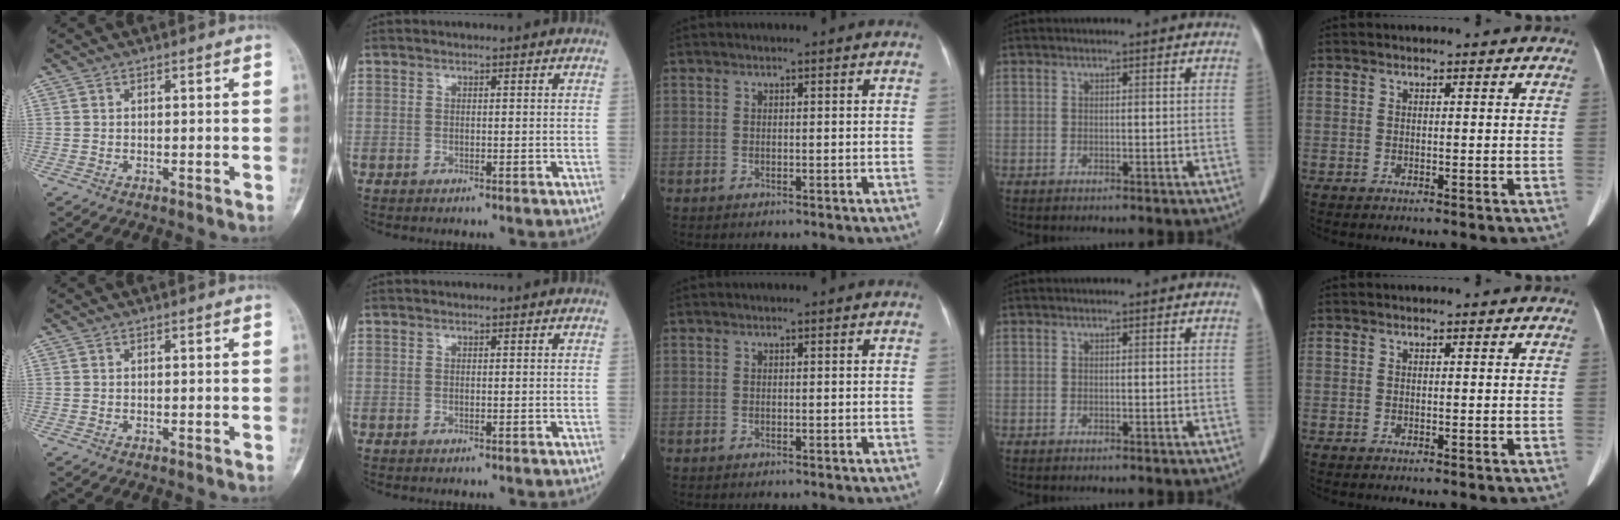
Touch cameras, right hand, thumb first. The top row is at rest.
{}